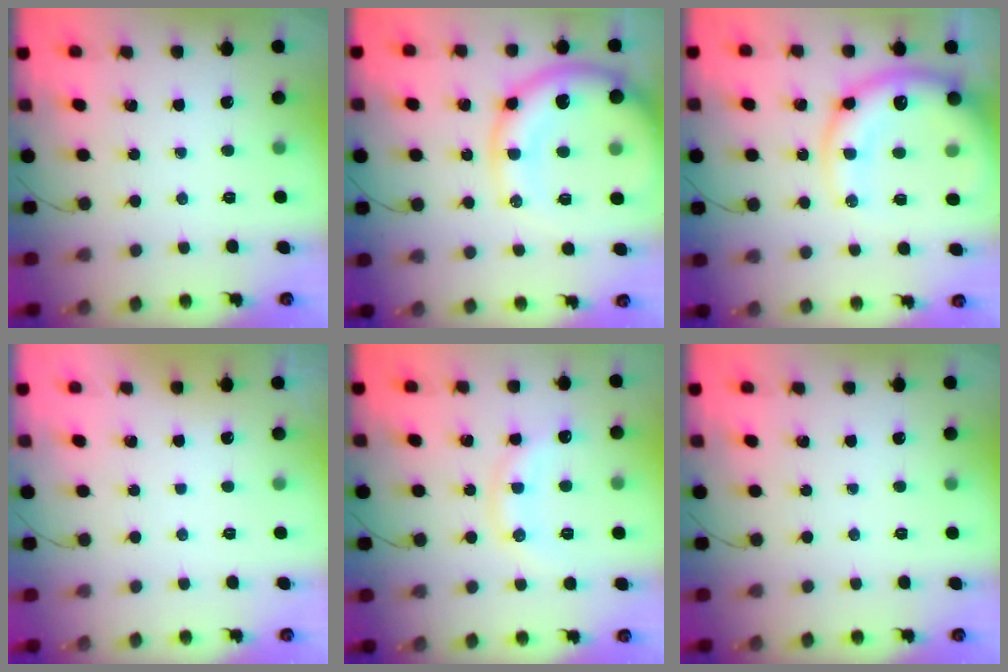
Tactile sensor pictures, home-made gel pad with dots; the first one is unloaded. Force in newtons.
{"total": 15.8, "press": 15.4, "slide": 3.6}
{"total": 18.2, "press": 17.7, "slide": 4.0}
{"total": 3.0, "press": 3.0, "slide": 0.1}
{"total": 10.8, "press": 10.8, "slide": 0.7}
{"total": 0.0}